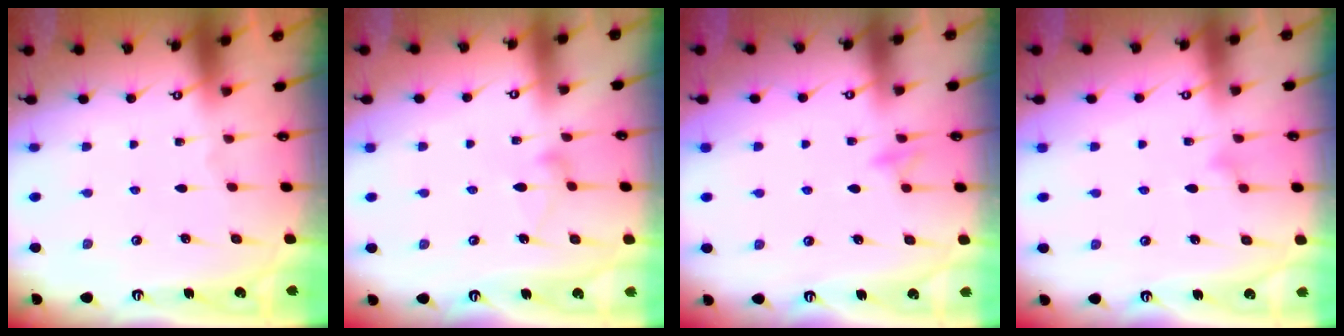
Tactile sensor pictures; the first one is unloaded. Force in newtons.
{"total": 7.3, "press": 7.3, "slide": 0.3}
{"total": 7.6, "press": 7.5, "slide": 0.8}
{"total": 9.4, "press": 9.4, "slide": 0.6}